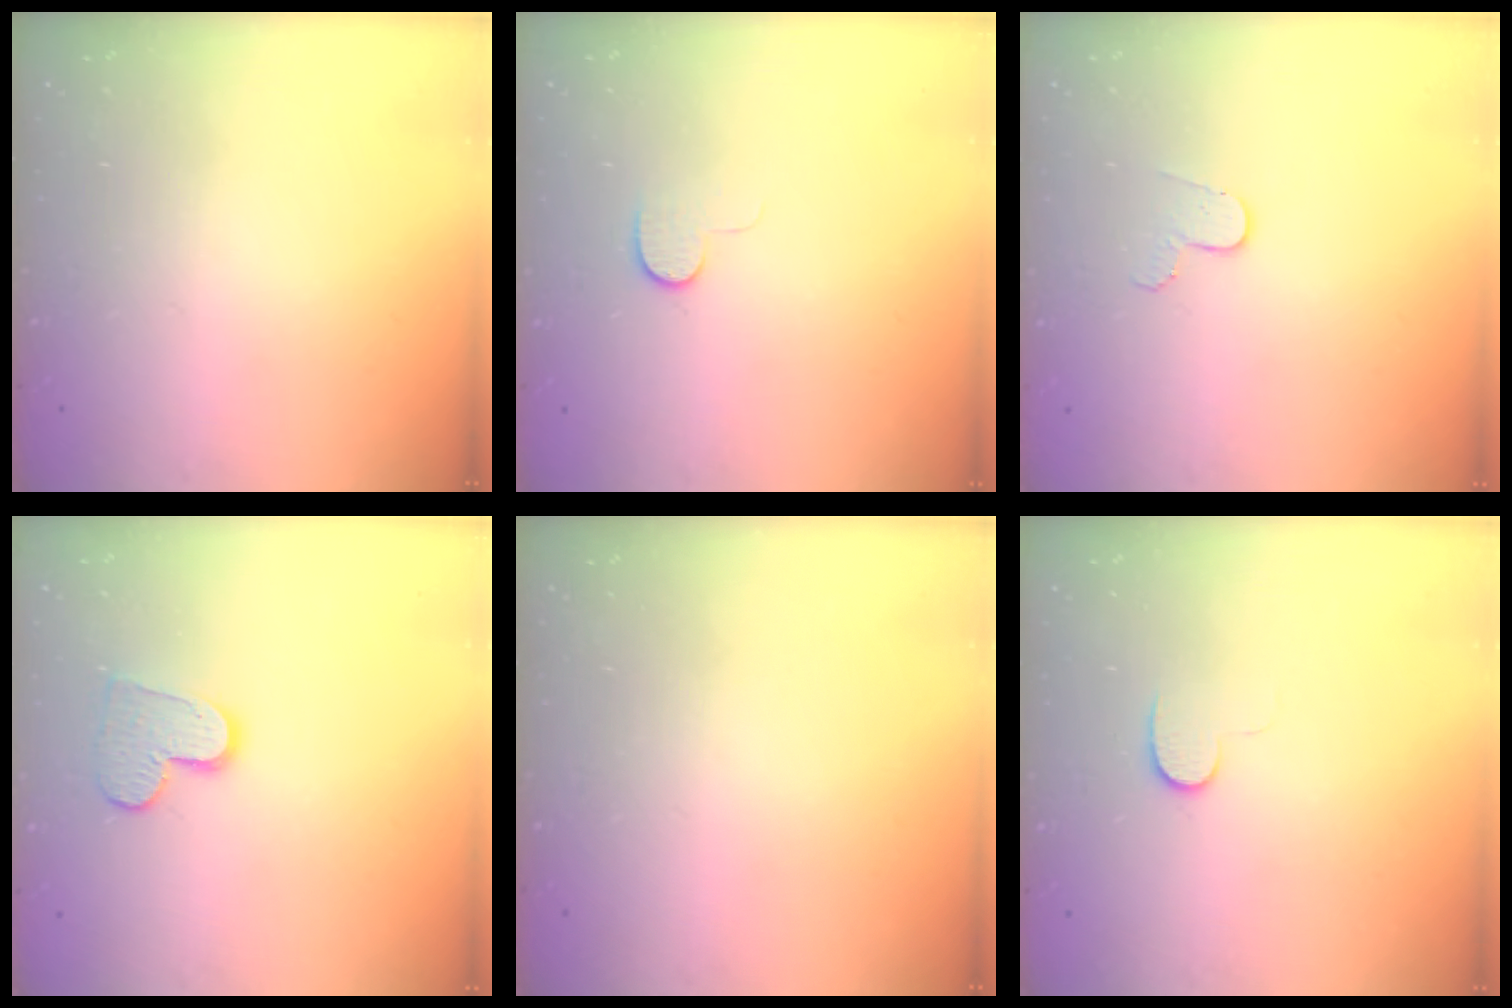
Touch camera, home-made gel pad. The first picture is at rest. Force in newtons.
{"total": 4.8, "press": 4.7, "slide": 0.5}
{"total": 4.5, "press": 4.5, "slide": 0.3}
{"total": 9.4, "press": 9.4, "slide": 0.6}
{"total": 0.0}
{"total": 6.8, "press": 6.7, "slide": 1.0}